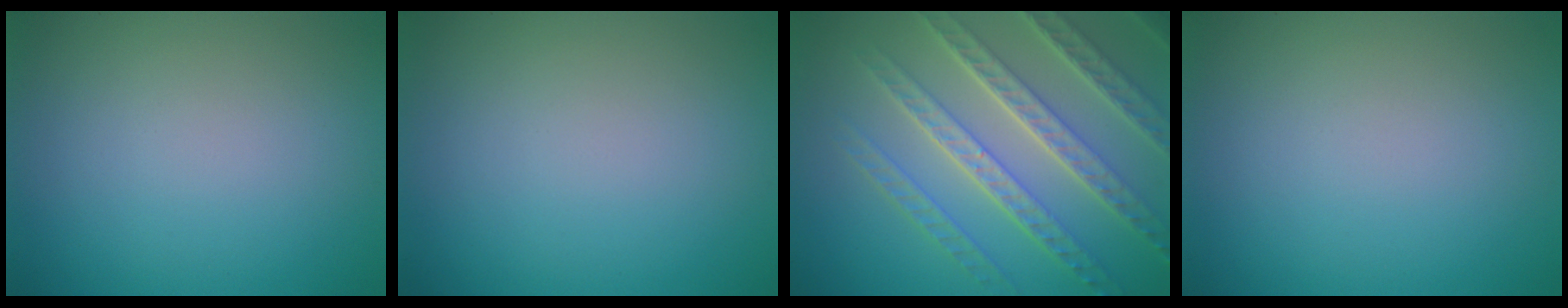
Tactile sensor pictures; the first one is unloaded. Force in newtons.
{"total": 0.0}
{"total": 7.9, "press": 5.5, "slide": 5.7}
{"total": 0.0}